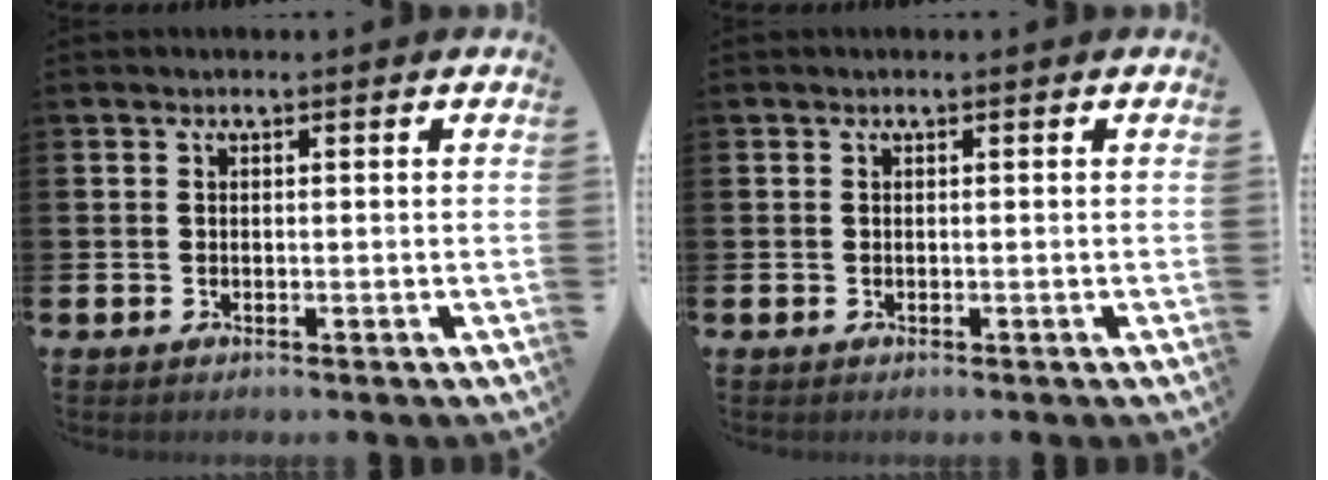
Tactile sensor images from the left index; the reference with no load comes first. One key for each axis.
{"total": 0.0}